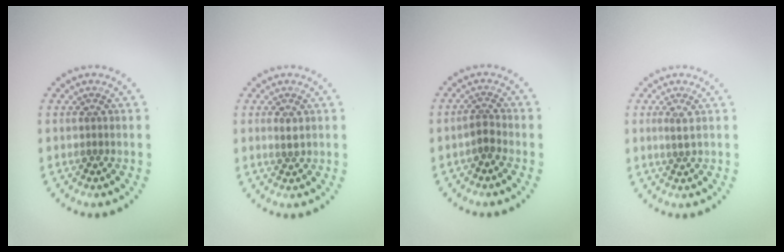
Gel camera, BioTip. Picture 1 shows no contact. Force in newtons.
{"total": 1.1, "press": 1.0, "slide": 0.4}
{"total": 1.4, "press": 1.2, "slide": 0.8}
{"total": 0.9, "press": 0.8, "slide": 0.5}